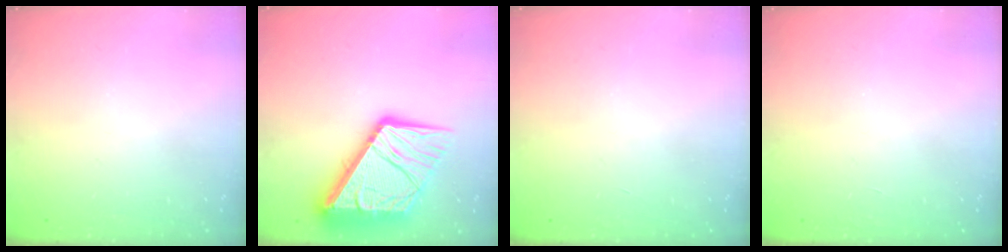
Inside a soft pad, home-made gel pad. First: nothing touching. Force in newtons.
{"total": 21.6, "press": 21.5, "slide": 2.4}
{"total": 0.0}
{"total": 0.0}